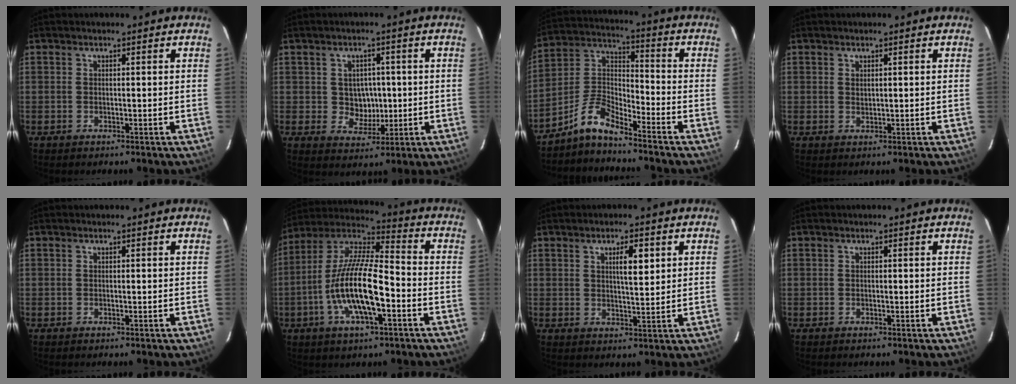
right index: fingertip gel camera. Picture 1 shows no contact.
{"total": 5.2, "force": [0.1, 4.8, 2.0], "torque": [-0.034, 0.007, 0.012]}
{"total": 7.8, "force": [-6.6, 1.5, 3.8], "torque": [-0.098, 0.033, -0.143]}
{"total": 0.9, "force": [0.5, 0.5, 0.5], "torque": [-0.008, 0.002, 0.010]}
{"total": 0.0}
{"total": 16.7, "force": [-5.1, 4.9, 15.1], "torque": [-0.297, -0.007, -0.099]}
{"total": 5.1, "force": [2.0, 1.4, 4.4], "torque": [-0.074, 0.003, 0.035]}
{"total": 0.0}